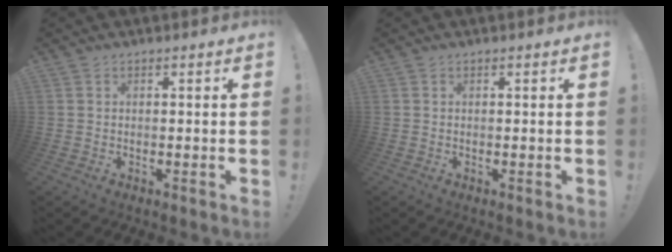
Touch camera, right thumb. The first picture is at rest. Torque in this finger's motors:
{"motor_torque": [0.00, 0.00, -0.01, 0.01, 0.00]}